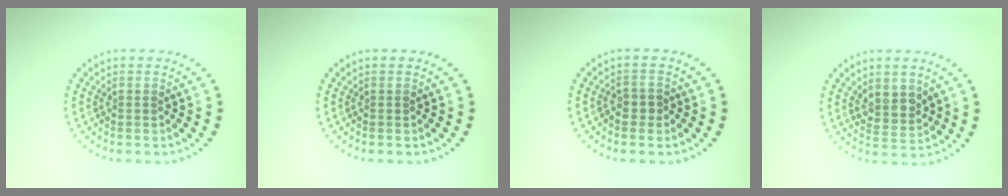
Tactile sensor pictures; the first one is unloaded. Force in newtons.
{"total": 0.0}
{"total": 1.0, "press": 0.9, "slide": 0.5}
{"total": 2.4, "press": 2.1, "slide": 1.2}